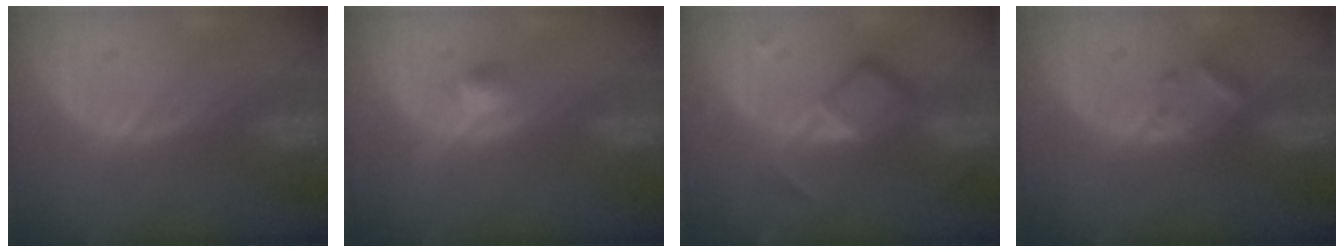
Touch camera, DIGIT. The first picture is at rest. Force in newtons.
{"total": 2.6, "press": 2.4, "slide": 1.1}
{"total": 6.8, "press": 5.9, "slide": 3.4}
{"total": 3.0, "press": 3.0, "slide": 0.4}